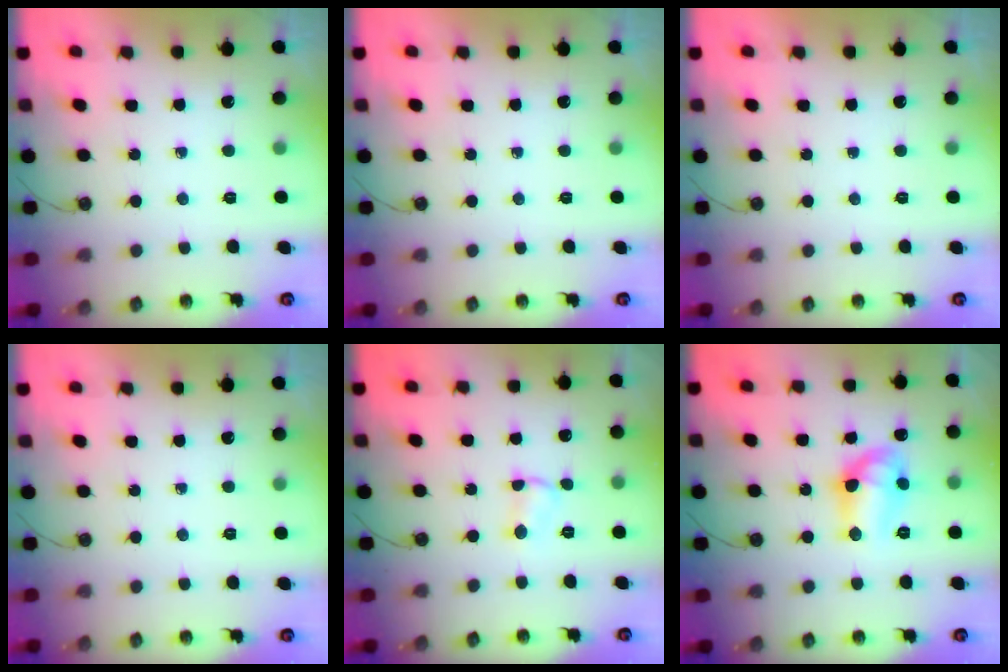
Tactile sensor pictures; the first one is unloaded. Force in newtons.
{"total": 0.0}
{"total": 0.0}
{"total": 0.0}
{"total": 2.8, "press": 2.8, "slide": 0.4}
{"total": 11.7, "press": 11.7, "slide": 0.8}